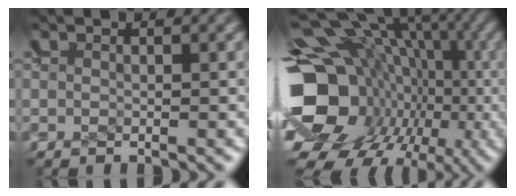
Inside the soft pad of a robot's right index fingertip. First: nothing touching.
{"total": 16.9, "force": [-2.0, 13.4, 10.1], "torque": [-0.175, -0.045, -0.022]}